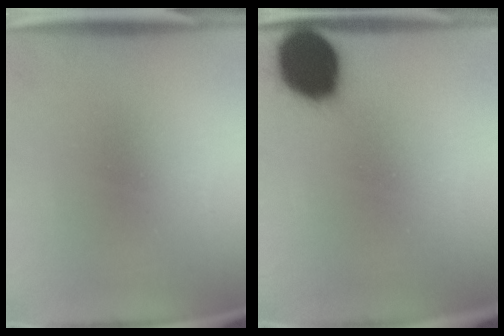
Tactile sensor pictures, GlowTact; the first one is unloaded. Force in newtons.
{"total": 19.2}